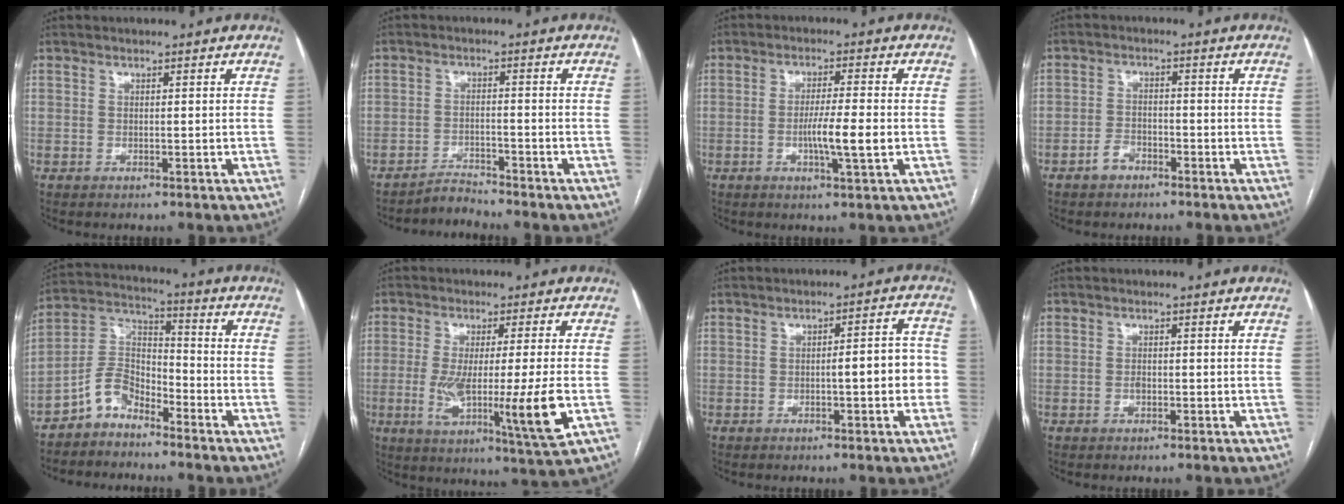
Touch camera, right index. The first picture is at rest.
{"total": 2.6, "force": [-2.6, 0.0, -0.6], "torque": [0.017, -0.012, -0.045]}
{"total": 6.0, "force": [-1.3, -0.1, 5.9], "torque": [-0.103, -0.008, -0.023]}
{"total": 3.1, "force": [-2.1, 1.9, 1.2], "torque": [-0.021, 0.007, -0.036]}
{"total": 7.4, "force": [-5.4, 3.8, 3.4], "torque": [-0.072, 0.021, -0.111]}
{"total": 13.4, "force": [-2.7, 0.1, 13.2], "torque": [-0.231, -0.040, -0.046]}
{"total": 5.7, "force": [-1.1, 1.2, 5.4], "torque": [-0.070, 0.024, -0.014]}
{"total": 0.9, "force": [-0.3, 0.4, 0.7], "torque": [-0.016, 0.000, -0.005]}